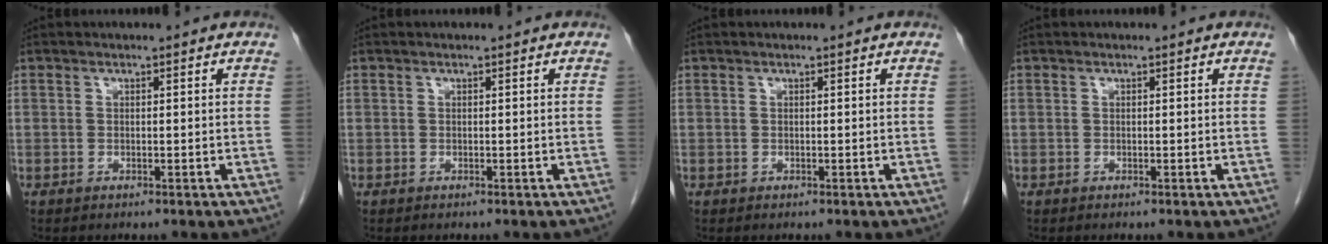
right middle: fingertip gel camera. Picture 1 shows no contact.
{"total": 0.0}
{"total": 0.0}
{"total": 0.0}